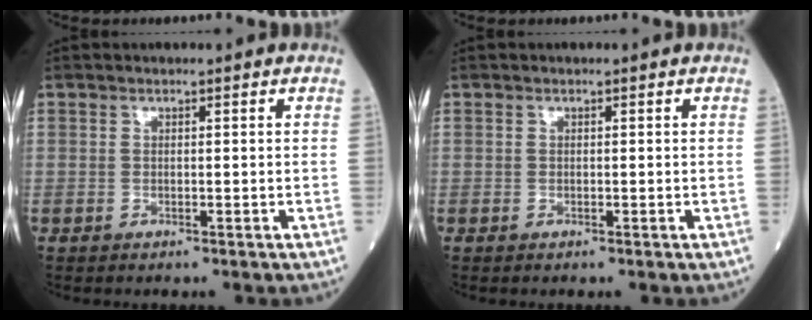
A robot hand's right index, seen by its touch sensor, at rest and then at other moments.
{"total": 0.0}